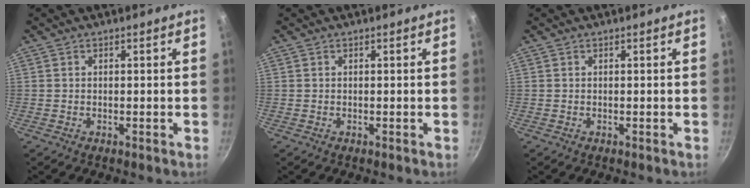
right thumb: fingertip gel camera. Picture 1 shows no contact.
{"total": 0.0}
{"total": 0.0}